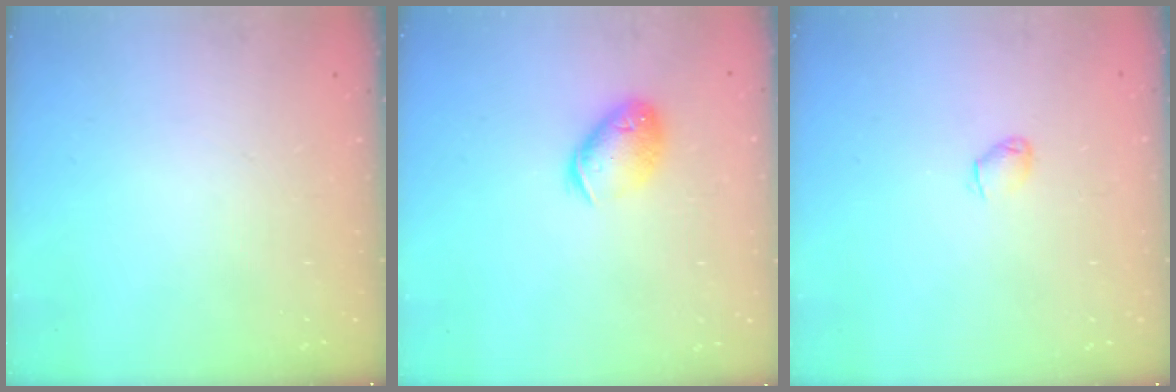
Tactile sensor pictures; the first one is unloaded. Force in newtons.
{"total": 11.7, "press": 11.6, "slide": 1.9}
{"total": 2.0, "press": 2.0, "slide": 0.4}